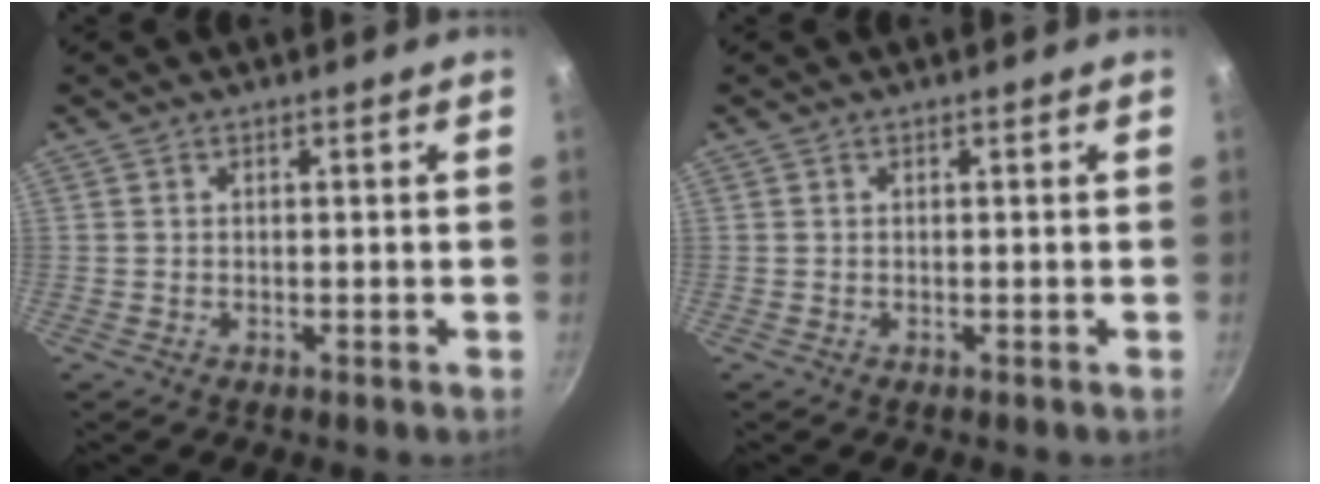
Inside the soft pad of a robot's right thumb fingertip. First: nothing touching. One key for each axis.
{"total": 0.0}